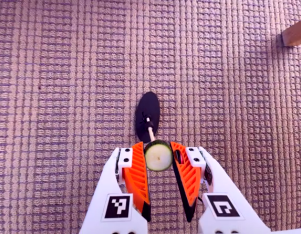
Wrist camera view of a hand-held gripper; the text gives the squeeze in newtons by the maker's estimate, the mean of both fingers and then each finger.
{"total": 8.7, "left": 9.0, "right": 8.3}